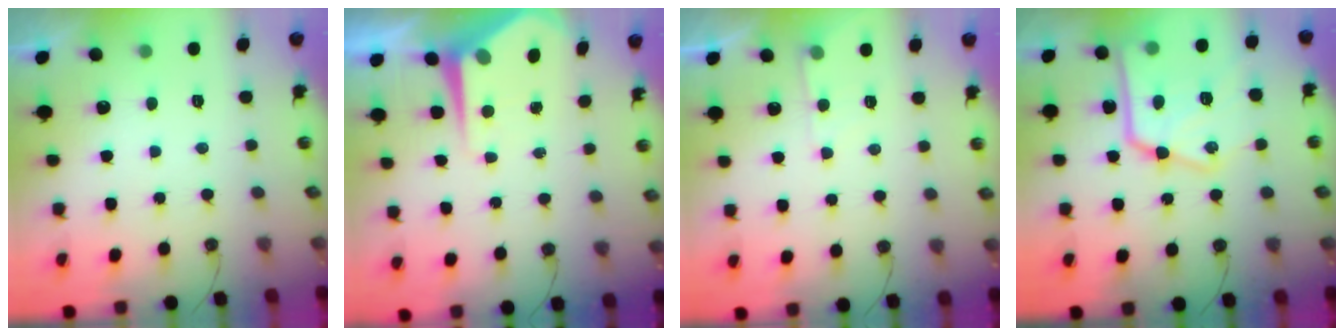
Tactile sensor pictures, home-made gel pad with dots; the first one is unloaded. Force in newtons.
{"total": 6.9, "press": 6.9, "slide": 0.4}
{"total": 5.6, "press": 5.5, "slide": 0.7}
{"total": 22.0, "press": 21.9, "slide": 1.8}